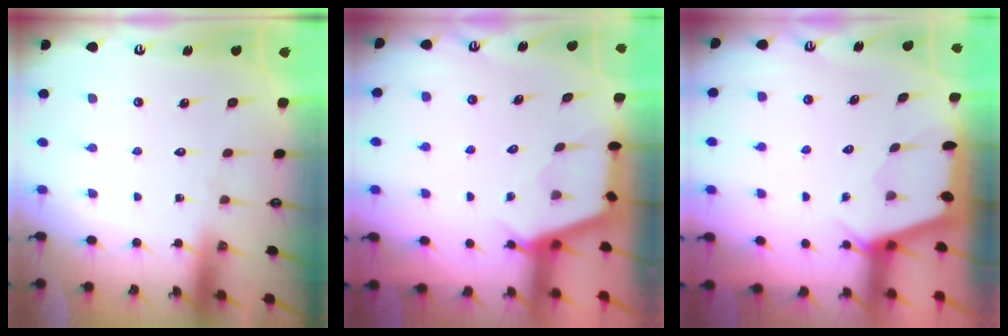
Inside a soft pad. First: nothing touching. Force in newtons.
{"total": 3.0, "press": 3.0, "slide": 0.4}
{"total": 3.6, "press": 3.6, "slide": 0.2}